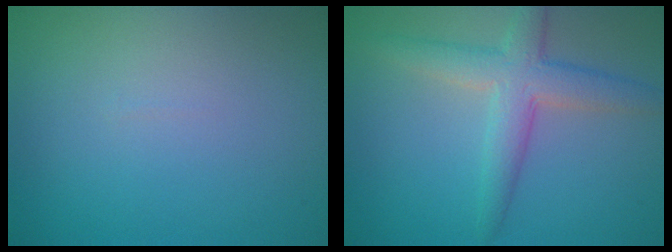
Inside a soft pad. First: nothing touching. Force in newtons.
{"total": 4.3, "press": 4.3, "slide": 0.2}